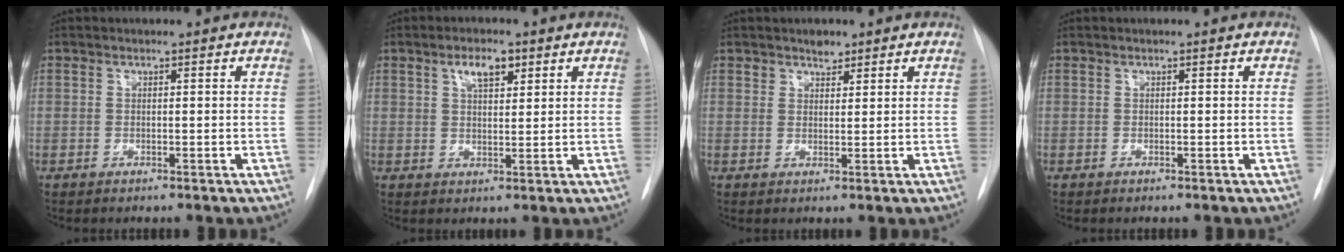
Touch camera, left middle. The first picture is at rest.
{"total": 4.2, "force": [2.3, 1.7, 3.1], "torque": [-0.056, 0.004, 0.039]}
{"total": 2.0, "force": [1.6, 1.1, 0.6], "torque": [-0.008, -0.002, 0.024]}
{"total": 0.0}